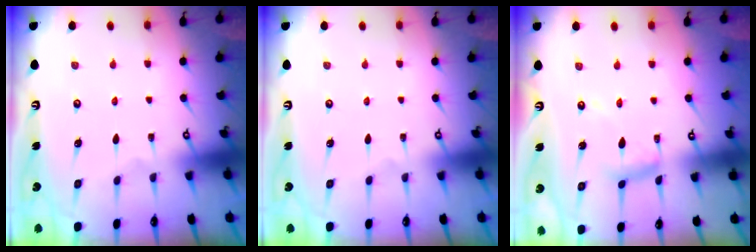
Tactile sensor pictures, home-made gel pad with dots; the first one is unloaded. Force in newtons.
{"total": 0.0}
{"total": 9.8, "press": 9.8, "slide": 0.7}